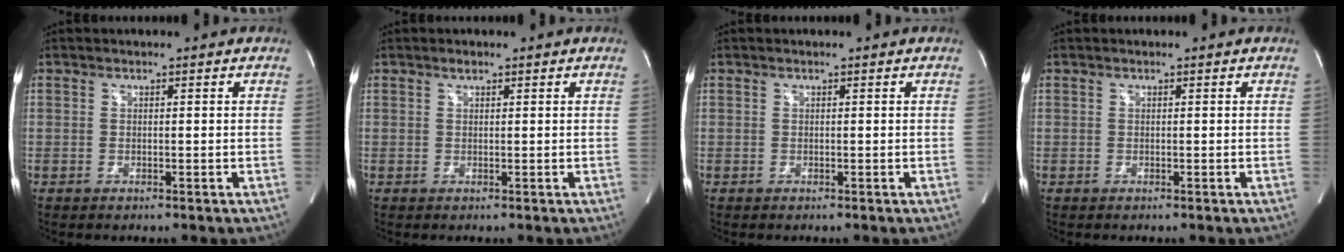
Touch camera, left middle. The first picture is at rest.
{"total": 0.7, "force": [0.6, 0.3, 0.3], "torque": [-0.008, 0.000, 0.010]}
{"total": 0.0}
{"total": 0.0}